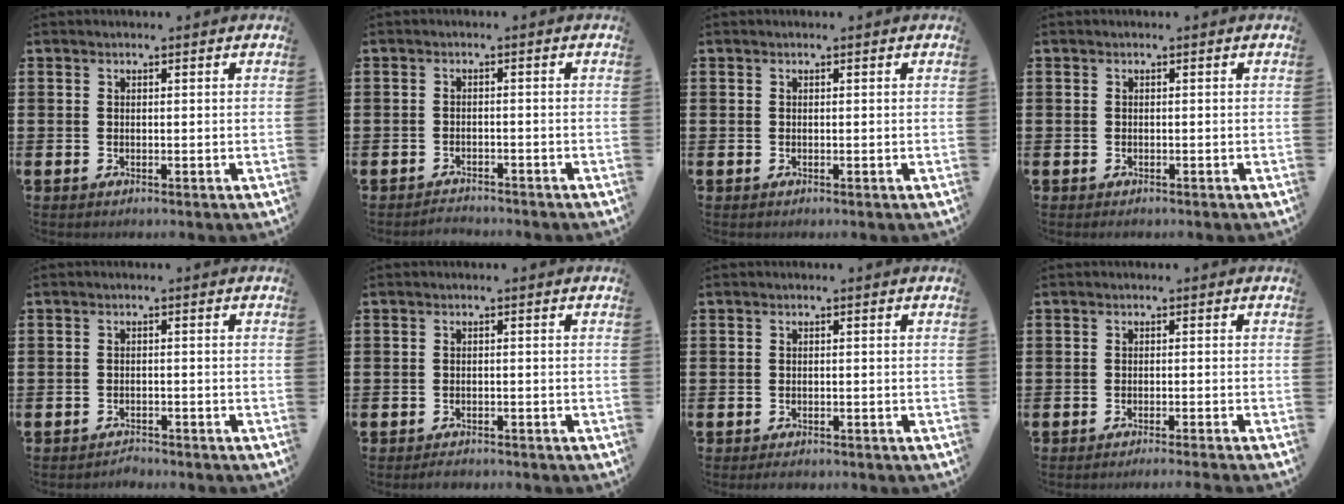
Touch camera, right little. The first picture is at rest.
{"total": 1.5, "force": [-1.5, 0.0, -0.2], "torque": [-0.001, 0.005, -0.032]}
{"total": 0.0}
{"total": 0.0}
{"total": 1.3, "force": [-1.3, 0.0, -0.1], "torque": [-0.002, 0.004, -0.028]}
{"total": 1.0, "force": [-1.0, 0.1, 0.1], "torque": [-0.005, 0.000, -0.021]}
{"total": 0.7, "force": [-0.7, 0.2, 0.2], "torque": [-0.005, -0.002, -0.014]}
{"total": 1.0, "force": [-0.9, -0.3, 0.2], "torque": [-0.001, 0.001, -0.019]}